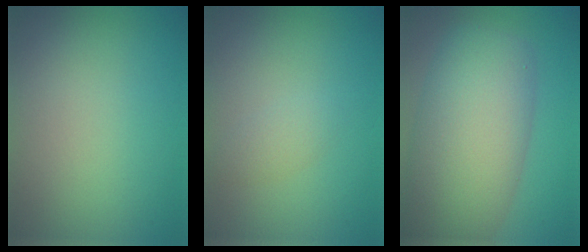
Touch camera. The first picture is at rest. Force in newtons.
{"total": 1.2, "press": 1.2, "slide": 0.1}
{"total": 10.4, "press": 10.4, "slide": 0.2}